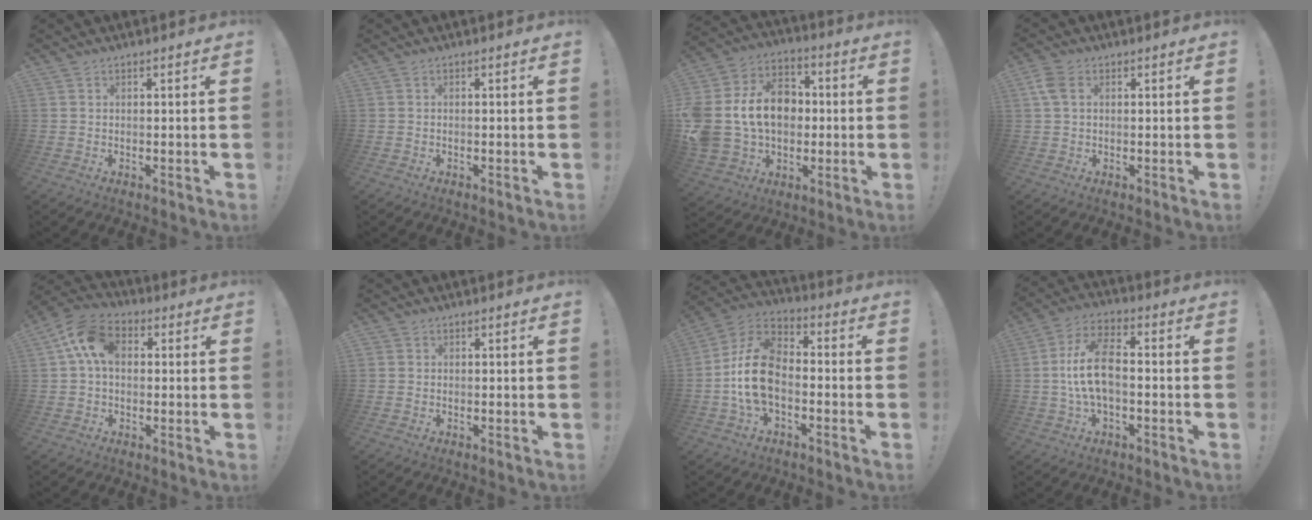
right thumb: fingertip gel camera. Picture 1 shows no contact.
{"total": 0.0}
{"total": 20.2, "force": [1.7, 15.6, 12.7], "torque": [-0.230, 0.014, 0.048]}
{"total": 4.0, "force": [1.2, 2.2, 3.1], "torque": [-0.066, 0.003, 0.020]}
{"total": 11.9, "force": [2.8, 8.0, 8.4], "torque": [-0.150, 0.007, 0.053]}
{"total": 0.7, "force": [0.3, 0.7, -0.1], "torque": [0.004, 0.001, 0.006]}
{"total": 15.6, "force": [-3.4, 10.1, 11.4], "torque": [-0.216, 0.033, -0.054]}
{"total": 12.6, "force": [-0.9, 6.1, 10.9], "torque": [-0.213, 0.015, -0.013]}